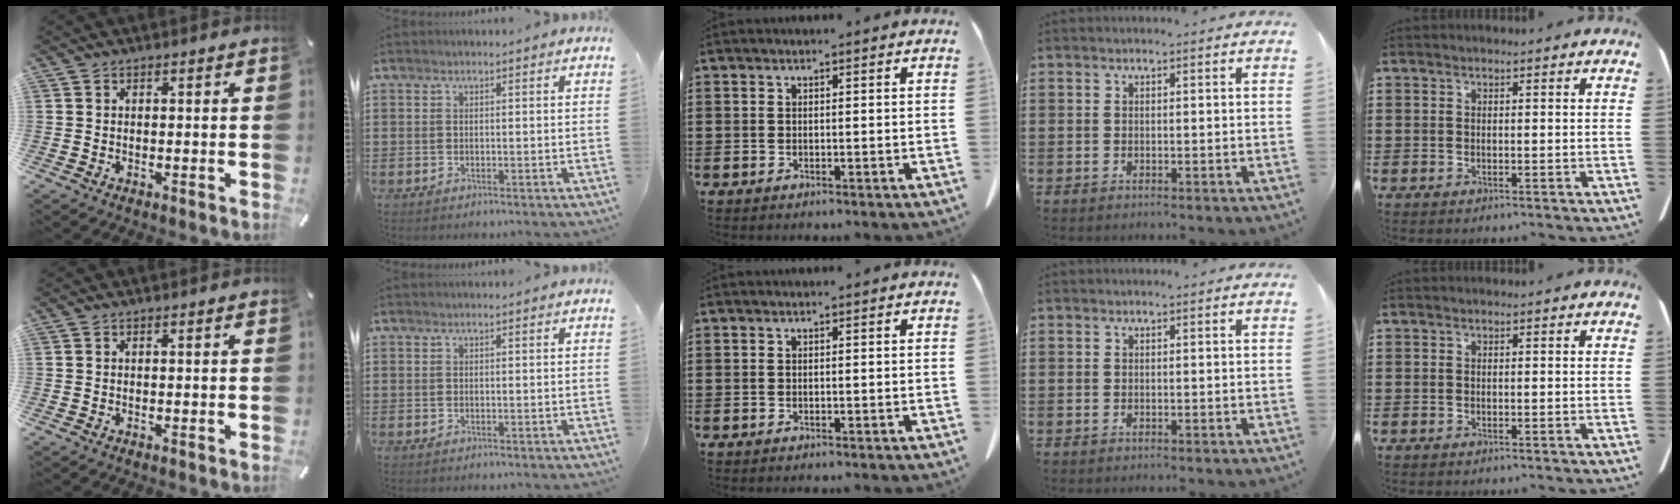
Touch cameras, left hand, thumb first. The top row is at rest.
{}